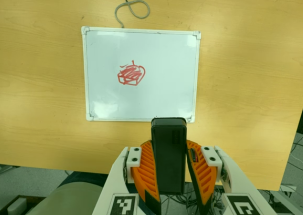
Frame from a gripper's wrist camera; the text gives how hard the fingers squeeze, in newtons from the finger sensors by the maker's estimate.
{"total": 9.7, "left": 8.1, "right": 11.4}